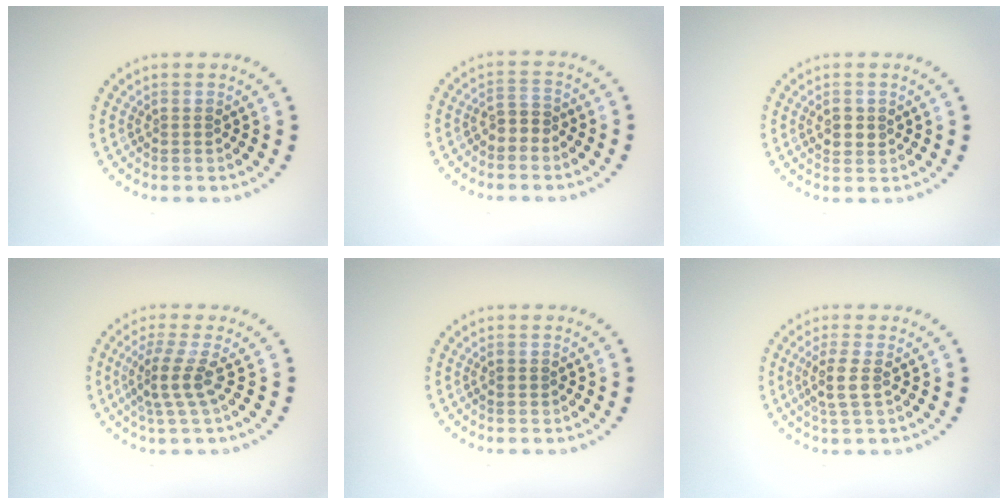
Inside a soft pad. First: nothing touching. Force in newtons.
{"total": 1.7, "press": 1.4, "slide": 0.9}
{"total": 1.6, "press": 1.6, "slide": 0.3}
{"total": 2.9, "press": 2.0, "slide": 2.0}
{"total": 0.6, "press": 0.6, "slide": 0.1}
{"total": 2.3, "press": 2.0, "slide": 1.2}